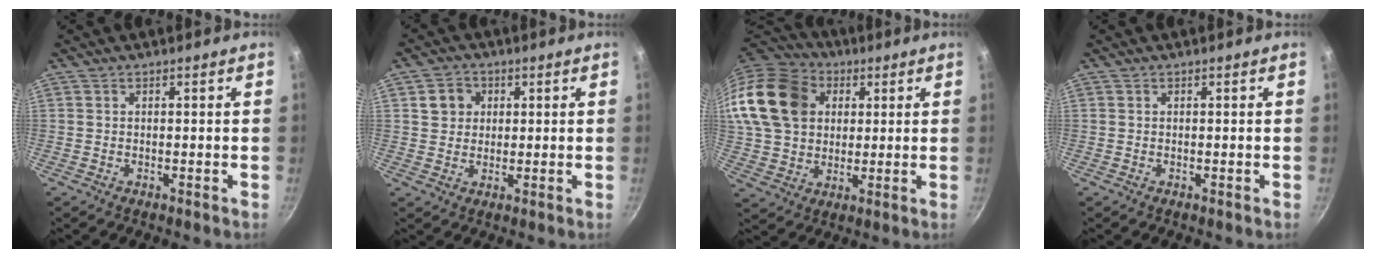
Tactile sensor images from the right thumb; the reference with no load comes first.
{"total": 4.7, "force": [1.3, 4.2, 1.5], "torque": [0.002, 0.008, 0.018]}
{"total": 23.1, "force": [6.6, 18.0, 12.9], "torque": [-0.265, 0.028, 0.120]}
{"total": 0.0}